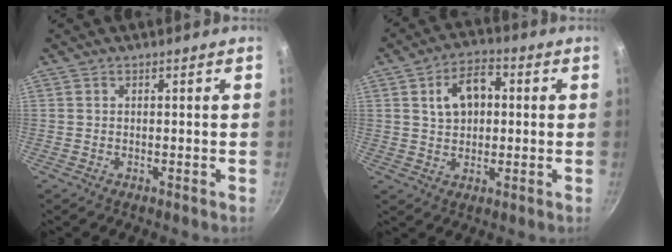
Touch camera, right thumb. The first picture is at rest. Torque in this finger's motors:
{"motor_torque": [-0.21, 0.55, 0.15, -0.20, 0.20]}